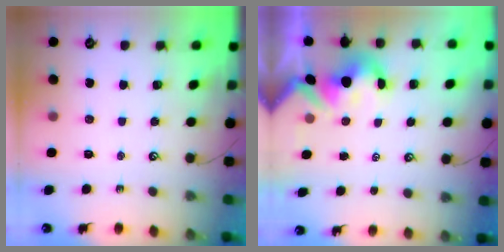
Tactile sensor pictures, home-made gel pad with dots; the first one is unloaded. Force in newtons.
{"total": 7.0, "press": 7.0, "slide": 1.1}